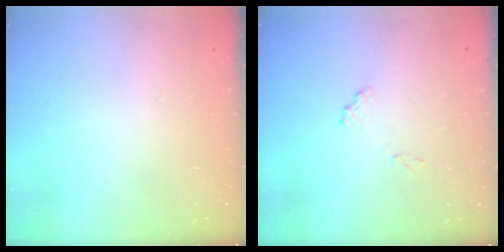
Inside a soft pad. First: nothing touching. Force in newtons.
{"total": 6.2, "press": 6.2, "slide": 0.2}